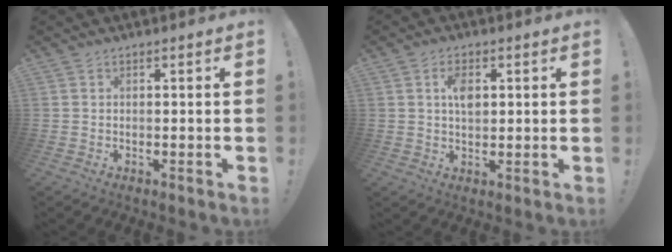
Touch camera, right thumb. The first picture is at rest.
{"total": 5.4, "force": [1.3, 3.3, 4.1], "torque": [-0.060, 0.000, 0.019]}